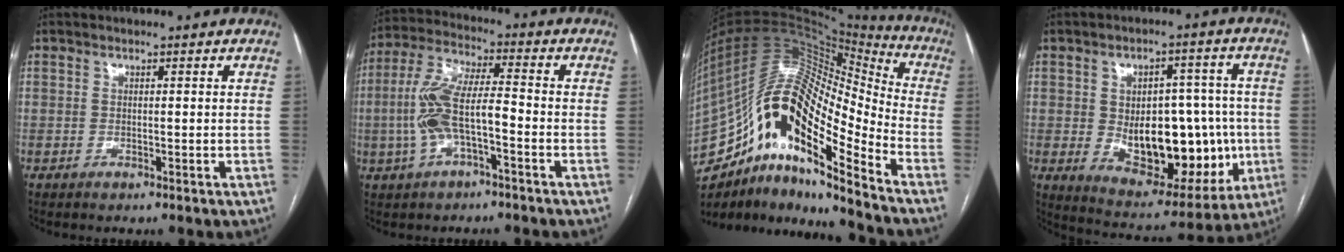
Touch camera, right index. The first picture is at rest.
{"total": 10.2, "force": [-2.4, 3.0, 9.5], "torque": [-0.208, 0.019, -0.043]}
{"total": 23.7, "force": [-13.1, 6.2, 18.8], "torque": [-0.347, 0.031, -0.226]}
{"total": 18.4, "force": [-1.9, 9.7, 15.5], "torque": [-0.220, 0.016, 0.001]}